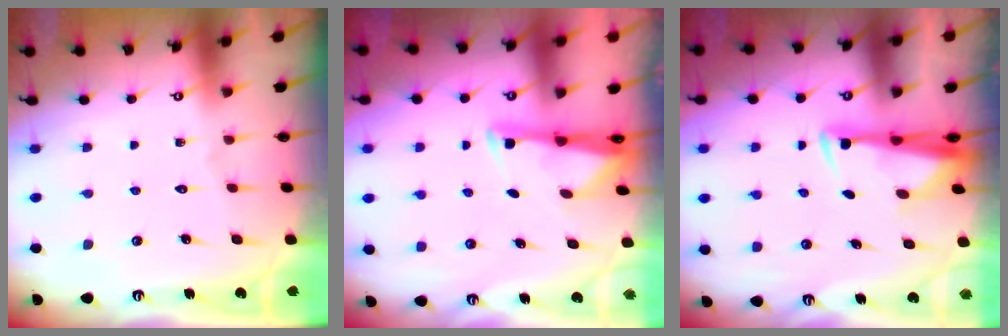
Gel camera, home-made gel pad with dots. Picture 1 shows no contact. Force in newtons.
{"total": 2.9, "press": 2.9, "slide": 0.4}
{"total": 3.4, "press": 3.3, "slide": 0.7}